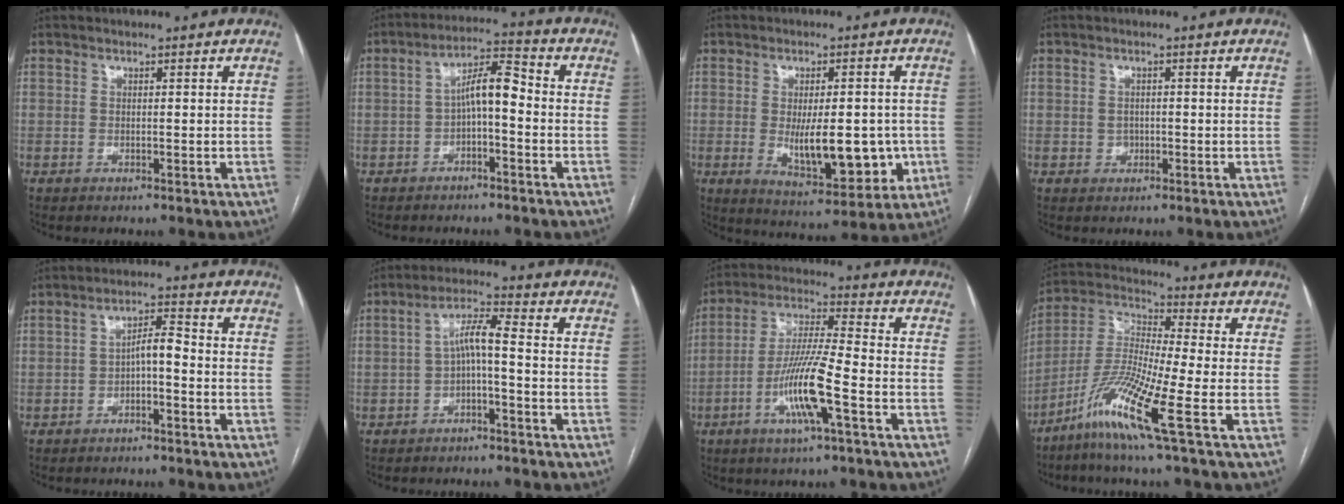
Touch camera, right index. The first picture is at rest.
{"total": 6.8, "force": [-0.9, 2.0, 6.4], "torque": [-0.113, 0.030, -0.018]}
{"total": 11.7, "force": [-1.6, 4.5, 10.8], "torque": [-0.158, -0.011, -0.009]}
{"total": 1.5, "force": [-0.2, 1.3, 0.7], "torque": [-0.013, 0.003, 0.000]}
{"total": 4.0, "force": [-1.2, 1.1, 3.6], "torque": [-0.061, 0.017, -0.019]}
{"total": 5.3, "force": [-0.9, 0.7, 5.2], "torque": [-0.095, 0.025, -0.017]}
{"total": 11.1, "force": [-4.3, 0.3, 10.3], "torque": [-0.203, -0.001, -0.084]}
{"total": 13.9, "force": [-6.6, -0.9, 12.2], "torque": [-0.254, -0.025, -0.135]}